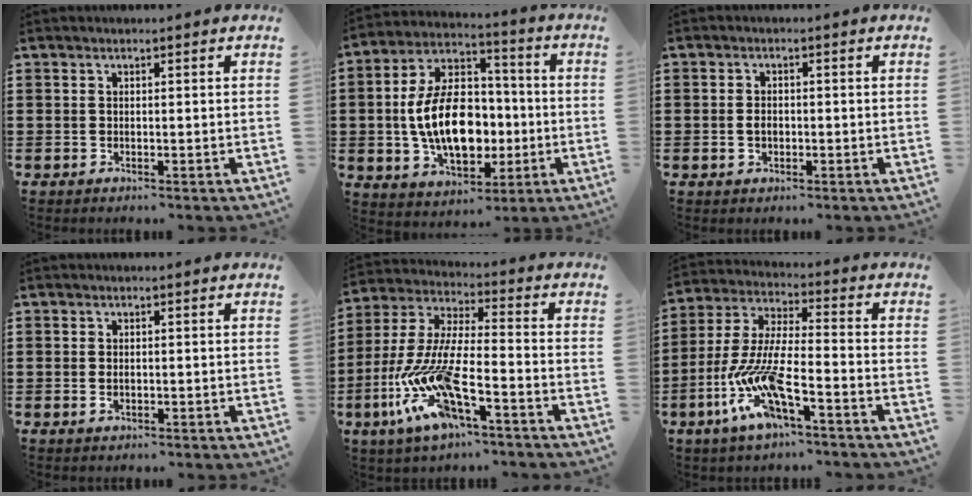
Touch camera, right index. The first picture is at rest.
{"total": 14.0, "force": [-1.5, 8.5, 11.0], "torque": [-0.229, 0.000, -0.026]}
{"total": 2.0, "force": [-0.4, 1.3, 1.5], "torque": [-0.030, 0.004, -0.009]}
{"total": 1.2, "force": [-0.2, 0.6, 1.0], "torque": [-0.020, 0.001, -0.005]}
{"total": 13.3, "force": [-8.1, 3.1, 10.1], "torque": [-0.234, -0.012, -0.162]}
{"total": 11.3, "force": [-6.9, 2.4, 8.7], "torque": [-0.210, -0.014, -0.141]}